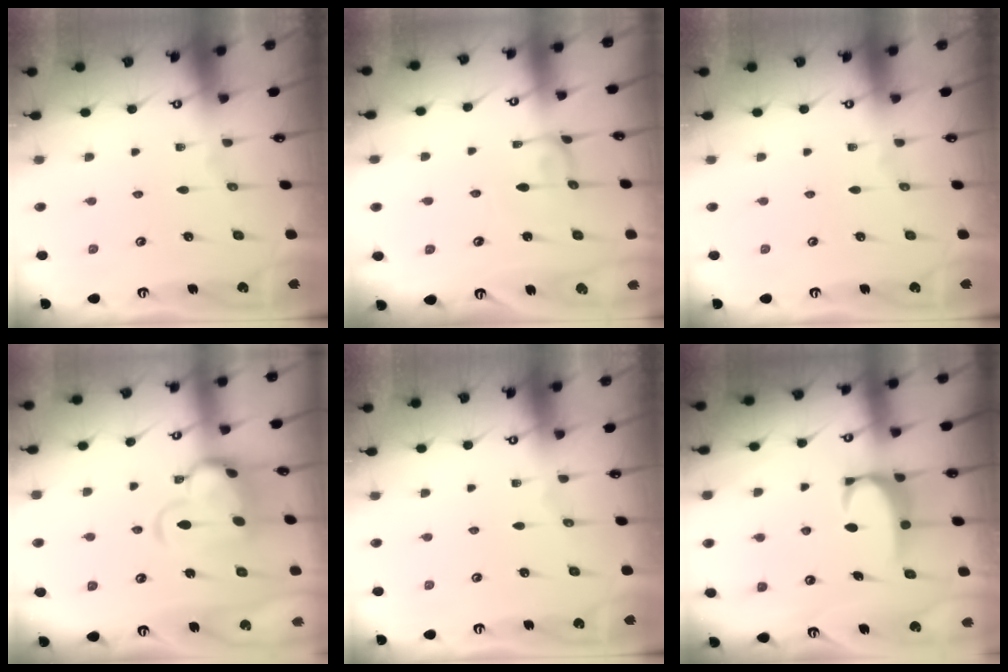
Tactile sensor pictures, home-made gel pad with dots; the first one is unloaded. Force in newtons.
{"total": 2.4, "press": 2.4, "slide": 0.1}
{"total": 0.0}
{"total": 9.7, "press": 9.5, "slide": 1.8}
{"total": 0.0}
{"total": 2.9, "press": 2.9, "slide": 0.3}